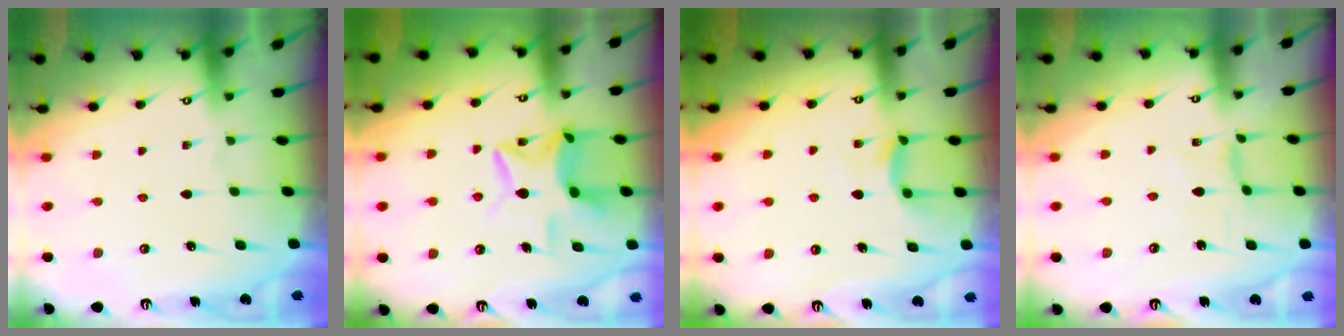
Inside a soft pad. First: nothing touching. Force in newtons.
{"total": 10.2, "press": 10.2, "slide": 0.7}
{"total": 5.7, "press": 5.6, "slide": 0.6}
{"total": 0.0}